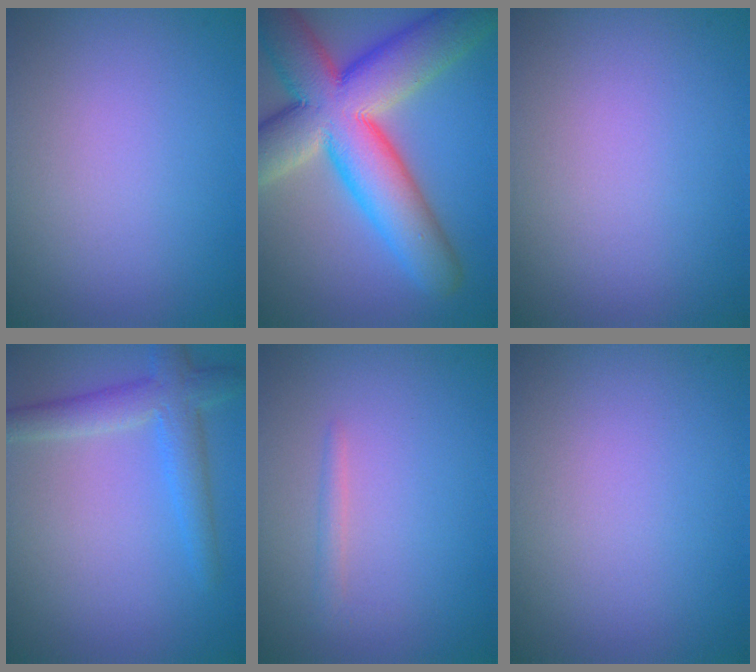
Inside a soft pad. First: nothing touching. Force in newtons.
{"total": 14.2, "press": 14.2, "slide": 1.1}
{"total": 0.0}
{"total": 3.8, "press": 3.8, "slide": 0.1}
{"total": 0.9, "press": 0.9, "slide": 0.1}
{"total": 0.0}